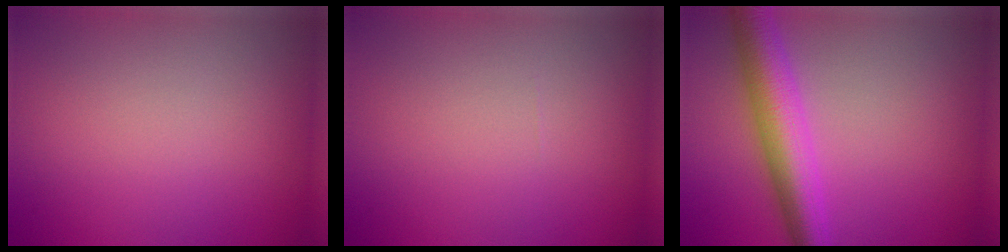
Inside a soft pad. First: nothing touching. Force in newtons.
{"total": 0.0}
{"total": 6.1, "press": 6.1, "slide": 0.1}